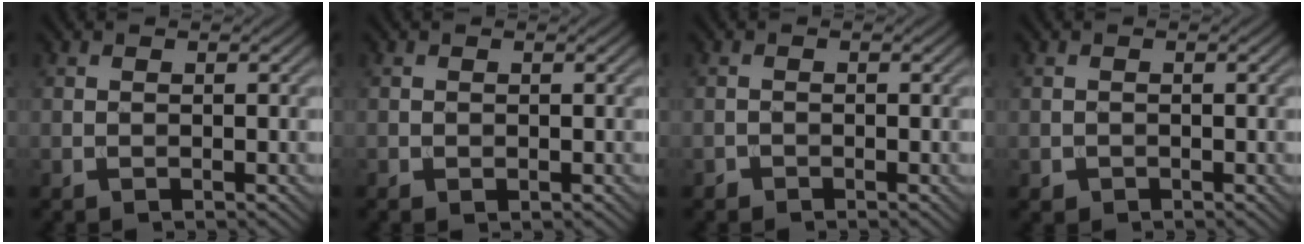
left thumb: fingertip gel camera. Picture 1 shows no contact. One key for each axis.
{"total": 0.5, "fx": -0.1, "fy": 0.5, "fz": 0.2, "tx": -0.003, "ty": -0.005, "tz": -0.002}
{"total": 0.7, "fx": -0.6, "fy": 0.4, "fz": 0.0, "tx": 0.001, "ty": -0.003, "tz": -0.012}
{"total": 0.8, "fx": -0.4, "fy": 0.7, "fz": 0.2, "tx": -0.001, "ty": -0.006, "tz": -0.008}